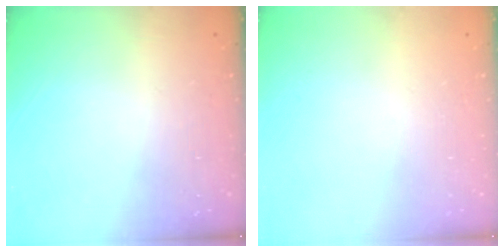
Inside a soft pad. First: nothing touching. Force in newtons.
{"total": 0.0}